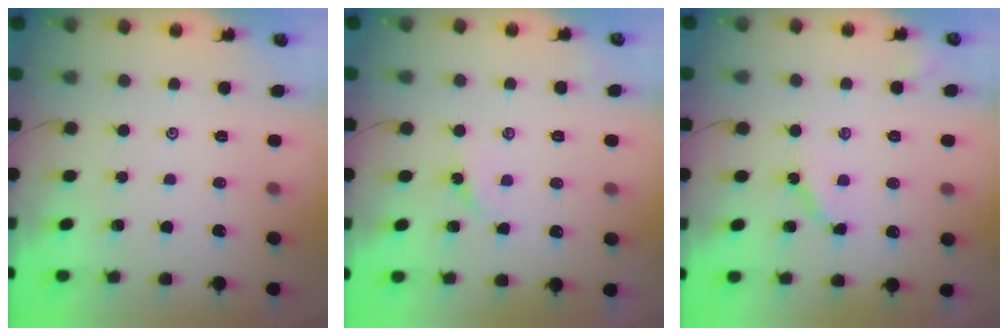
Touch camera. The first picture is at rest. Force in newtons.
{"total": 3.2, "press": 3.2, "slide": 0.2}
{"total": 5.3, "press": 5.2, "slide": 0.7}